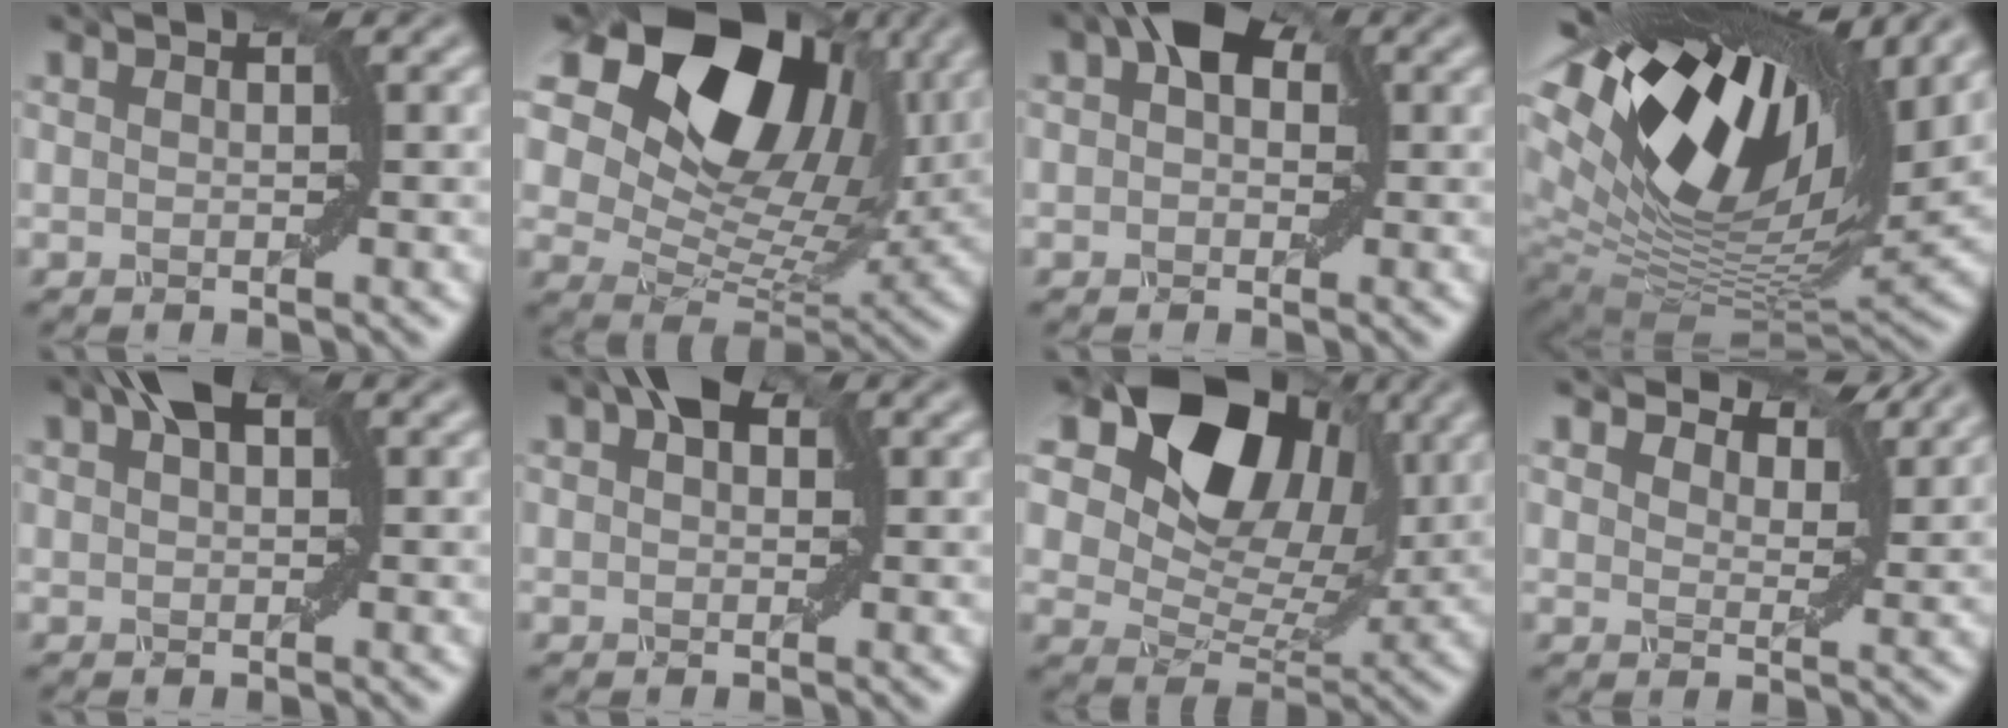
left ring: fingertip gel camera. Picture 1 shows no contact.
{"total": 15.0, "force": [7.3, 9.4, 9.2], "torque": [-0.169, 0.025, 0.129]}
{"total": 4.5, "force": [1.4, 2.9, 3.2], "torque": [-0.032, 0.023, 0.001]}
{"total": 17.3, "force": [8.2, 8.2, 12.8], "torque": [-0.249, 0.030, 0.138]}
{"total": 2.9, "force": [1.4, 1.4, 2.1], "torque": [-0.027, 0.011, 0.018]}
{"total": 2.9, "force": [1.3, 1.8, 2.0], "torque": [-0.022, 0.012, 0.011]}
{"total": 14.3, "force": [6.4, 9.1, 8.9], "torque": [-0.161, 0.029, 0.103]}
{"total": 6.2, "force": [5.3, 2.0, 2.6], "torque": [-0.049, 0.011, 0.075]}